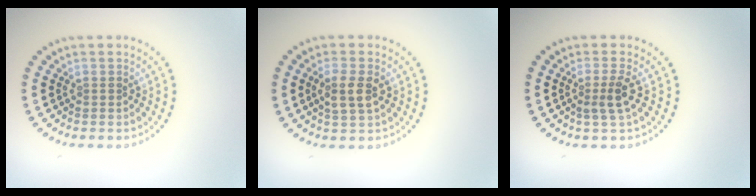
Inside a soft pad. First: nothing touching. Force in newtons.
{"total": 2.5, "press": 2.4, "slide": 0.6}
{"total": 2.2, "press": 1.7, "slide": 1.3}